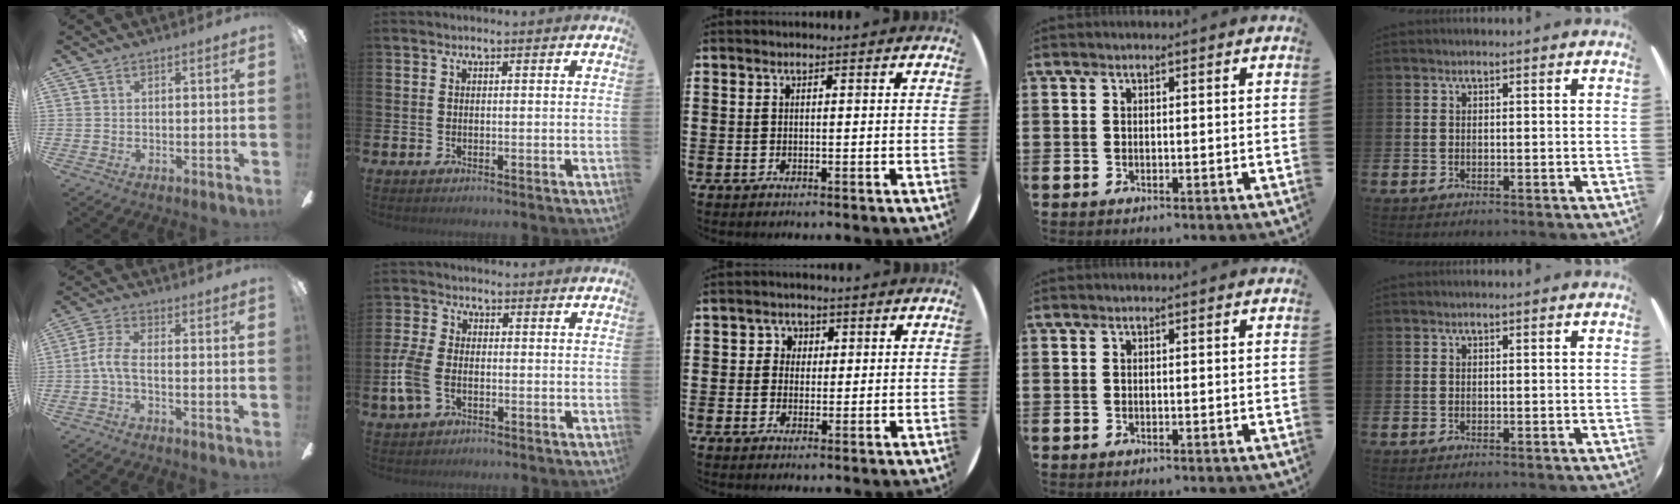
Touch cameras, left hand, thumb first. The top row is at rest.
{"thumb": {"total": 6.2, "force": [-1.0, 2.7, 5.5], "torque": [-0.132, -0.001, -0.024]}, "index": {"total": 5.5, "force": [-1.3, 3.3, 4.1], "torque": [-0.085, 0.002, -0.029]}, "middle": {"total": 2.3, "force": [0.9, 2.1, 0.3], "torque": [0.004, 0.003, 0.012]}}